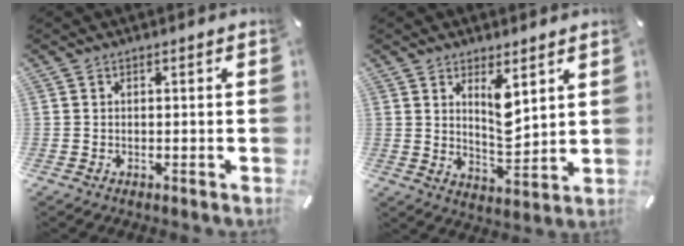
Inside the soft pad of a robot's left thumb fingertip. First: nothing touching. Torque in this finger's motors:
{"motor_torque": [0.36, -0.28, 0.10, 0.03, -0.01]}